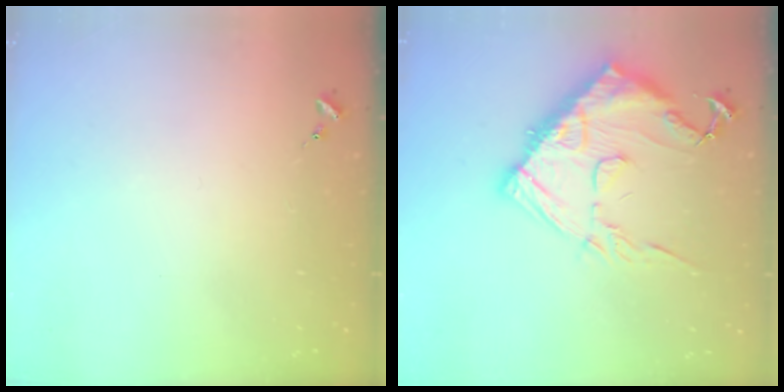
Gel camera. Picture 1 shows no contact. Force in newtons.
{"total": 18.7, "press": 18.6, "slide": 1.2}